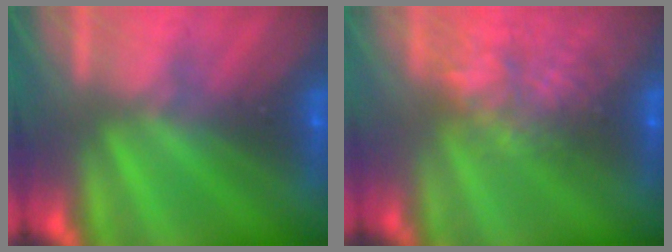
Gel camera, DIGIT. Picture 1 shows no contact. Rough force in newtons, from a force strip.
{"total": 8.2}